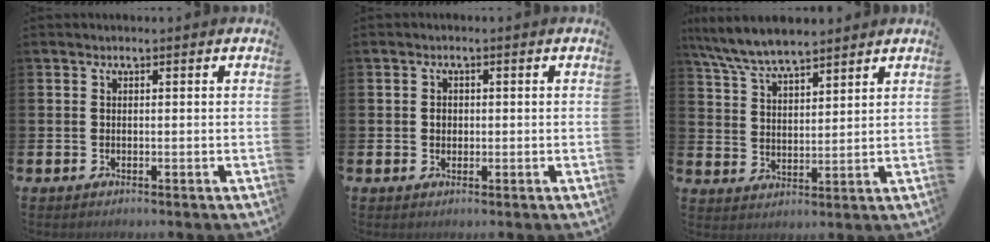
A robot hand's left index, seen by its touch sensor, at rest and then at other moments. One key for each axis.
{"total": 1.3, "fx": 0.1, "fy": 1.1, "fz": 0.6, "tx": 0.005, "ty": 0.001, "tz": -0.004}
{"total": 7.2, "fx": 6.8, "fy": 1.1, "fz": 2.0, "tx": -0.069, "ty": -0.027, "tz": 0.125}